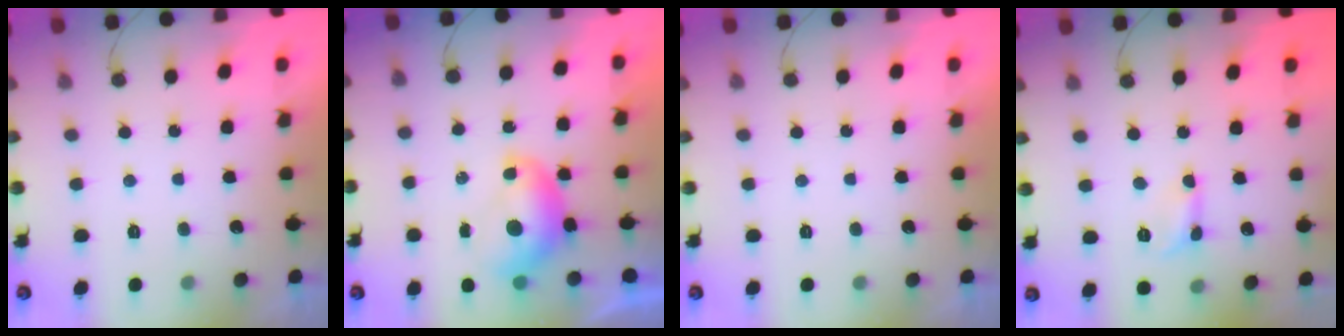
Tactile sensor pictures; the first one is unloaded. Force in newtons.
{"total": 7.6, "press": 7.6, "slide": 0.2}
{"total": 0.0}
{"total": 2.8, "press": 2.7, "slide": 0.3}